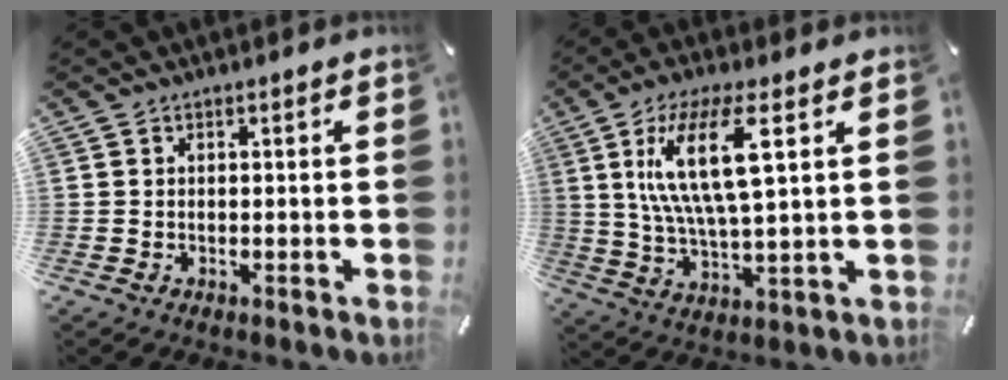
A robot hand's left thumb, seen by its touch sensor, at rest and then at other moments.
{"total": 15.3, "force": [5.5, 4.4, 13.5], "torque": [-0.285, -0.004, 0.087]}